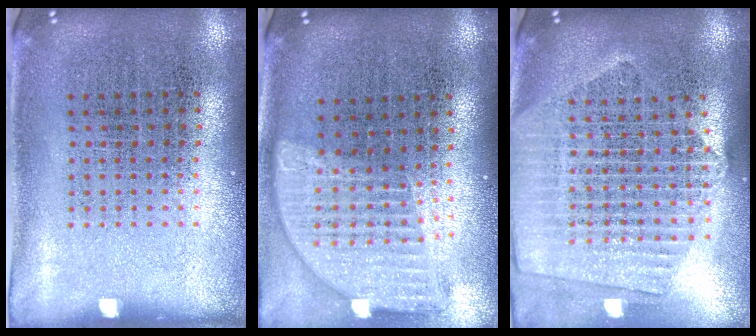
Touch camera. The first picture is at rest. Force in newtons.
{"total": 1.7, "press": 1.5, "slide": 0.9}
{"total": 2.3, "press": 2.0, "slide": 1.1}